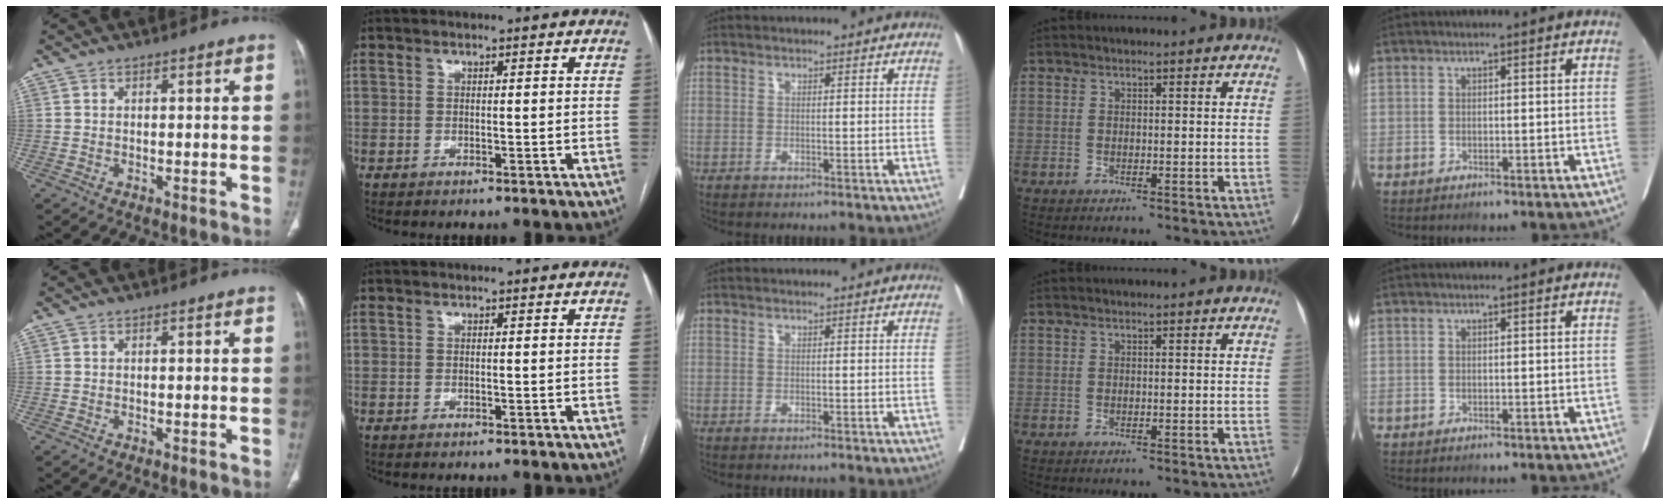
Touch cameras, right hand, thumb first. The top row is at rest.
{}